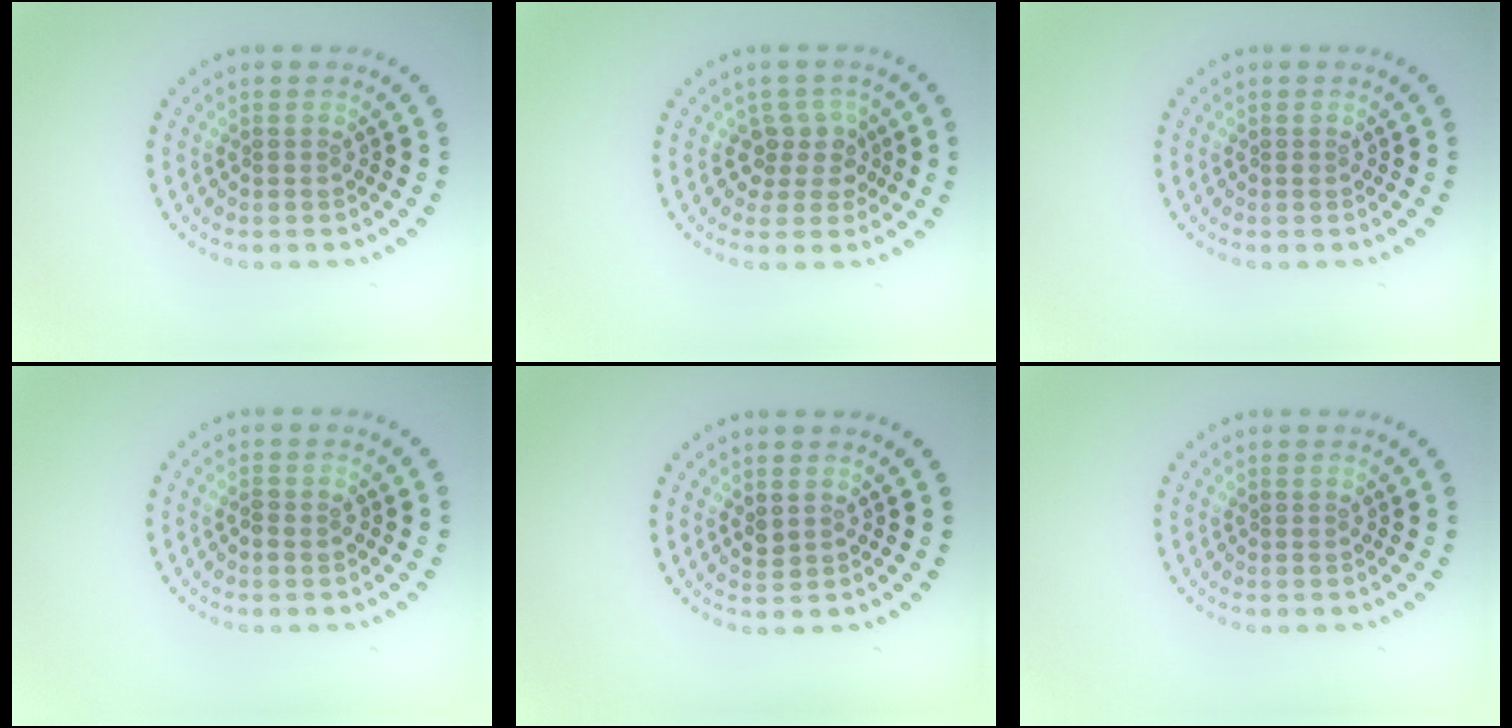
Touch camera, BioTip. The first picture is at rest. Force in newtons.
{"total": 2.5, "press": 2.0, "slide": 1.6}
{"total": 0.0}
{"total": 1.1, "press": 1.1, "slide": 0.2}
{"total": 1.1, "press": 1.0, "slide": 0.2}
{"total": 0.0}